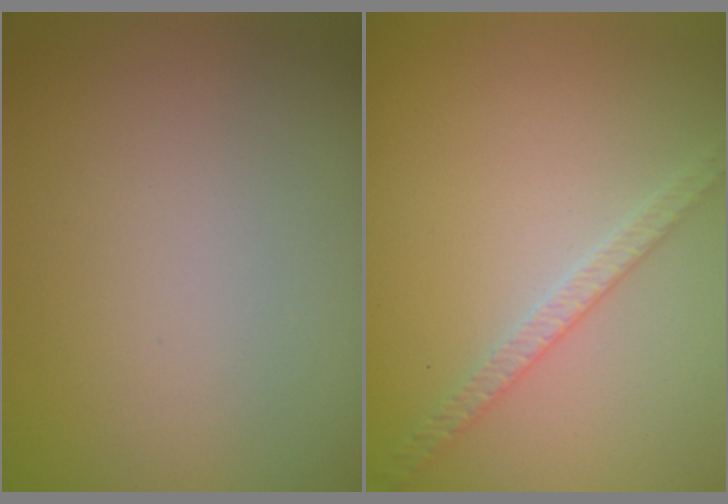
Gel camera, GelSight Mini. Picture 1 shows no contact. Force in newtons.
{"total": 2.1, "press": 2.0, "slide": 0.6}